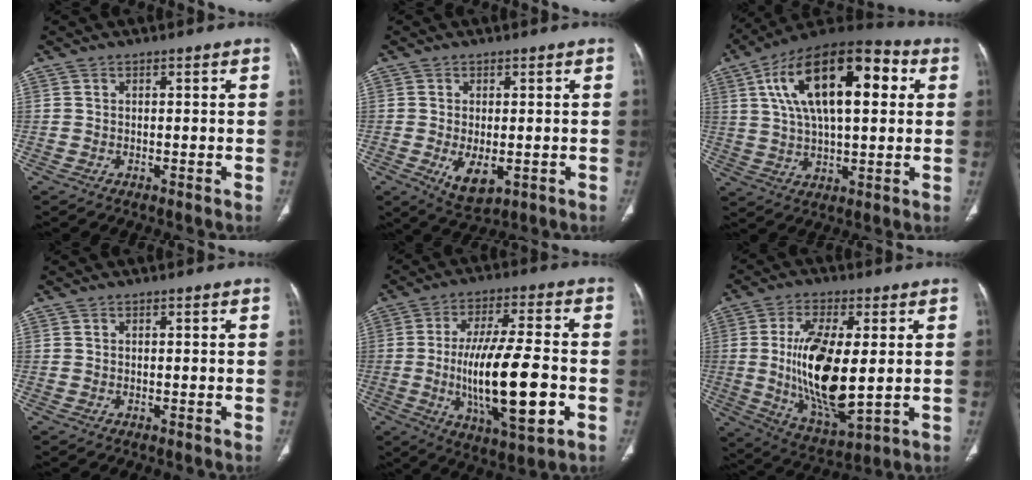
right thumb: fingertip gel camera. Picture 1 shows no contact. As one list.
[{"total": 5.9, "force": [-1.4, 3.0, 4.9], "torque": [-0.082, -0.014, -0.011]}, {"total": 23.2, "force": [6.5, 10.6, 19.6], "torque": [-0.317, 0.018, 0.099]}, {"total": 0.0}, {"total": 19.5, "force": [-3.6, 5.8, 18.3], "torque": [-0.321, 0.006, -0.051]}, {"total": 18.1, "force": [0.6, 7.4, 16.5], "torque": [-0.303, -0.021, 0.024]}]